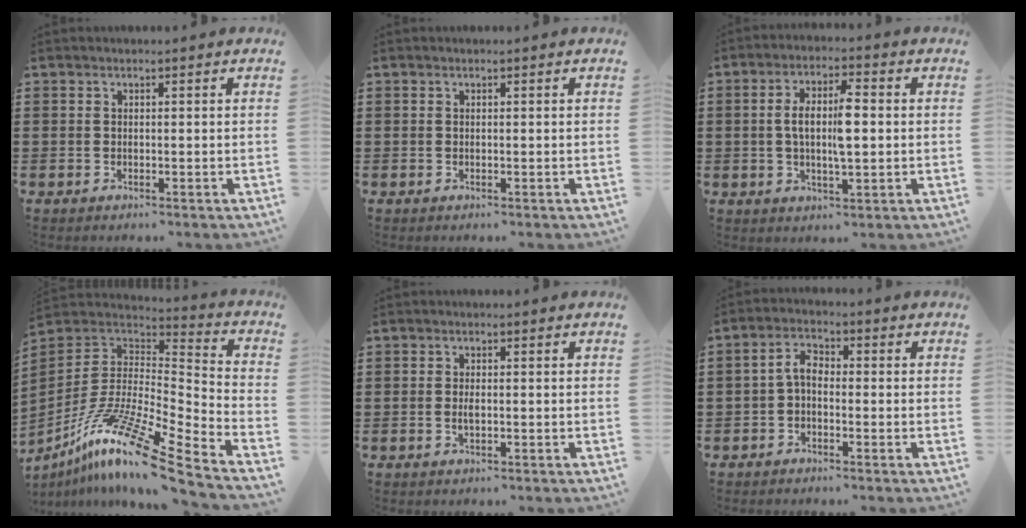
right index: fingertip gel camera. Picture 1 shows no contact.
{"total": 0.0}
{"total": 7.5, "force": [0.5, 2.4, 7.1], "torque": [-0.144, 0.001, 0.003]}
{"total": 15.0, "force": [-9.9, 1.4, 11.2], "torque": [-0.218, 0.013, -0.190]}
{"total": 1.5, "force": [0.0, 0.4, 1.4], "torque": [-0.027, -0.003, 0.002]}
{"total": 3.4, "force": [-0.8, 1.8, 2.7], "torque": [-0.068, 0.005, -0.021]}